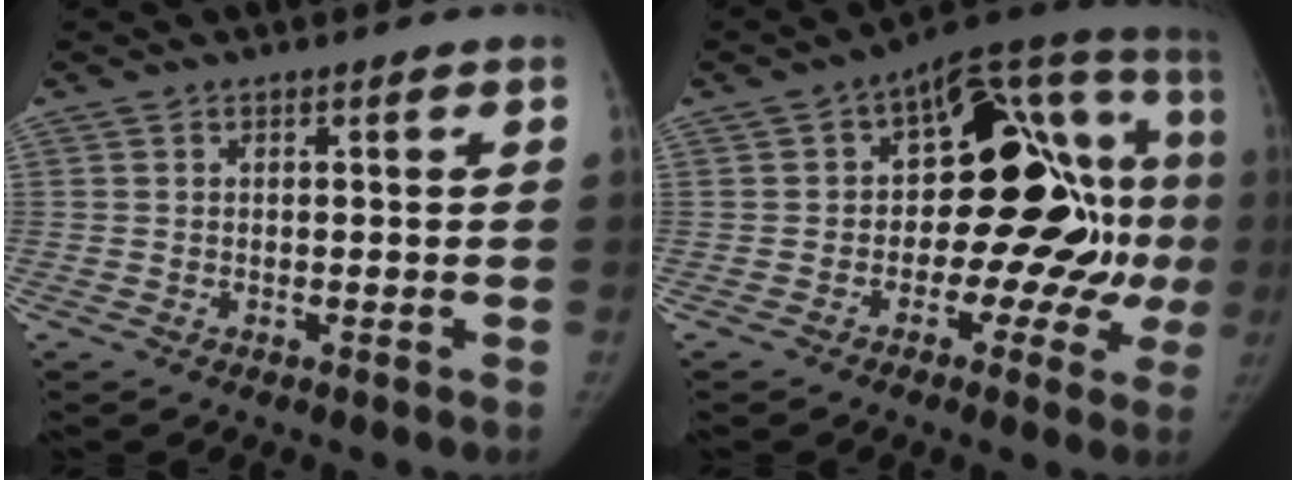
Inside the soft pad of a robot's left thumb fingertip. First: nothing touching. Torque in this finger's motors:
{"motor_torque": [0.46, 0.46, -0.04, 0.09, 0.05]}